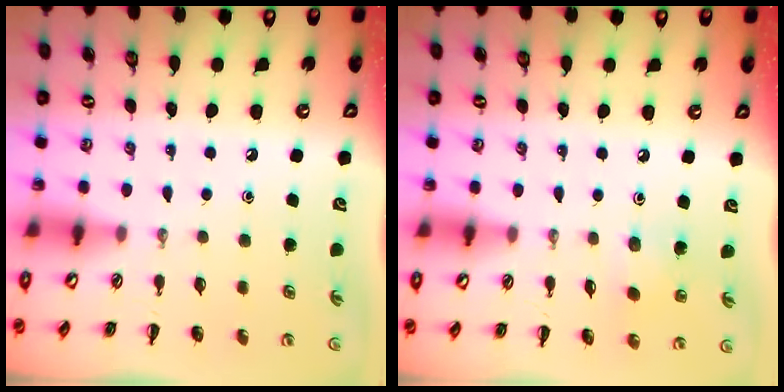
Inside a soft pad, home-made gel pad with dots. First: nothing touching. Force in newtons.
{"total": 4.7, "press": 4.7, "slide": 0.7}